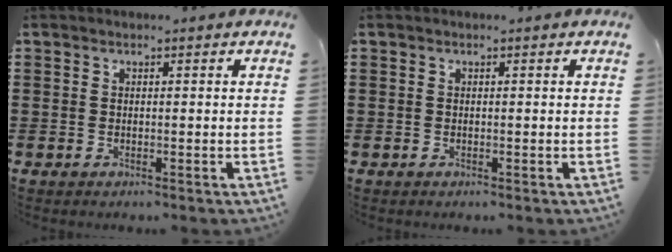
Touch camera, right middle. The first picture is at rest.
{"total": 0.0}